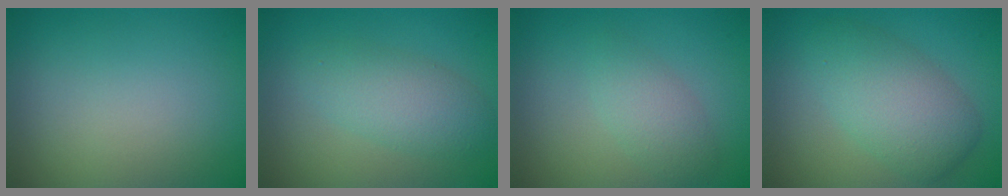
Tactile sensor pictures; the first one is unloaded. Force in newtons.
{"total": 3.7, "press": 3.7, "slide": 0.2}
{"total": 2.3, "press": 2.3, "slide": 0.1}
{"total": 5.2, "press": 5.2, "slide": 0.3}